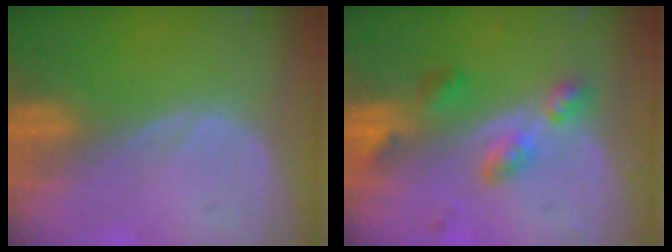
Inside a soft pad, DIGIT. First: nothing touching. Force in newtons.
{"total": 5.1, "press": 5.1, "slide": 0.4}